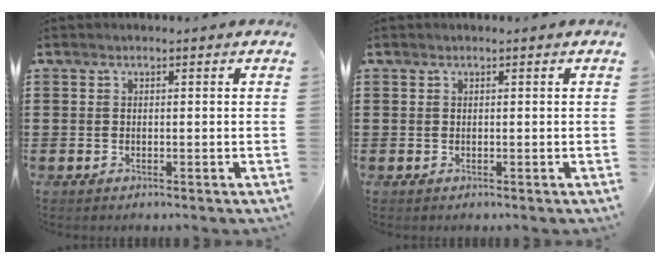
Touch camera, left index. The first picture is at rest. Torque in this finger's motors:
{"motor_torque": [-0.41, 0.58, -0.02, -0.01]}